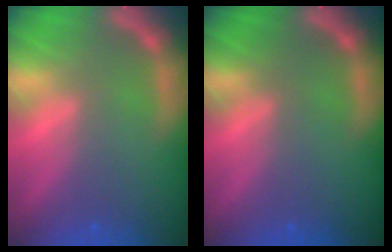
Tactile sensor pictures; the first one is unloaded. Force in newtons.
{"total": 0.0}